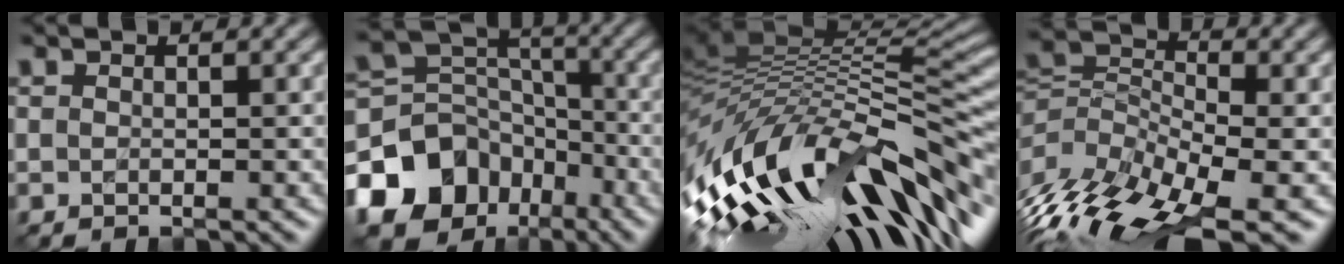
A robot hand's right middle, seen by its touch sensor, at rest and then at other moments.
{"total": 12.5, "force": [-7.0, 9.4, 4.3], "torque": [-0.114, -0.001, -0.121]}
{"total": 16.5, "force": [-5.4, 6.3, 14.2], "torque": [-0.276, -0.002, -0.090]}
{"total": 10.0, "force": [-5.1, 4.3, 7.4], "torque": [-0.145, 0.002, -0.105]}